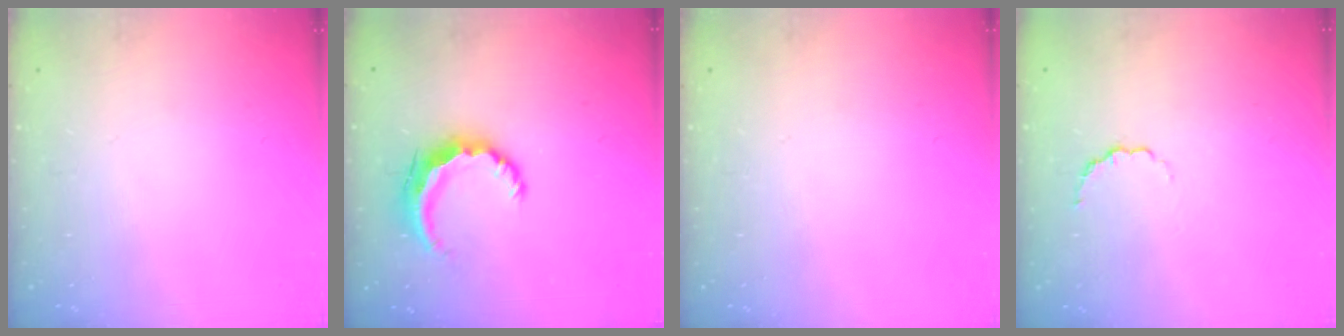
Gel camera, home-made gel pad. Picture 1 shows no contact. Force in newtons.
{"total": 7.9, "press": 7.9, "slide": 0.5}
{"total": 0.0}
{"total": 2.6, "press": 2.4, "slide": 1.0}